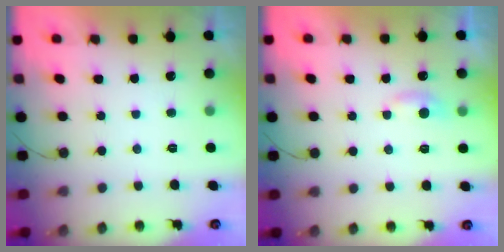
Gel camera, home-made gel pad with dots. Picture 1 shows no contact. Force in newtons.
{"total": 4.0, "press": 3.9, "slide": 0.5}